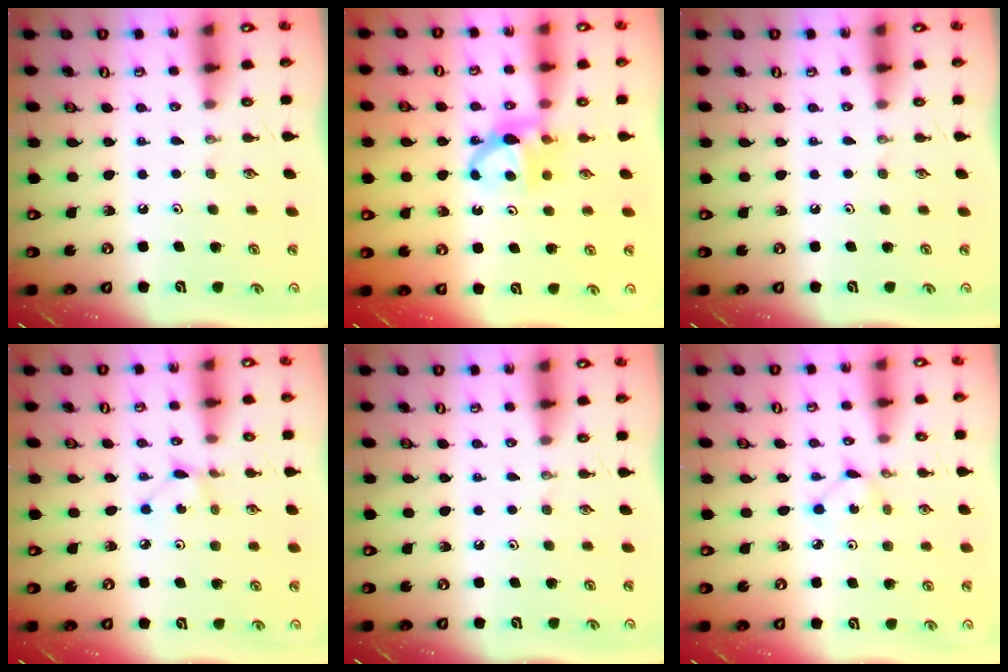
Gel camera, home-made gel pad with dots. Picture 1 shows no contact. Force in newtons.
{"total": 7.2, "press": 7.2, "slide": 0.2}
{"total": 0.0}
{"total": 2.5, "press": 2.5, "slide": 0.4}
{"total": 0.0}
{"total": 2.2, "press": 2.2, "slide": 0.3}